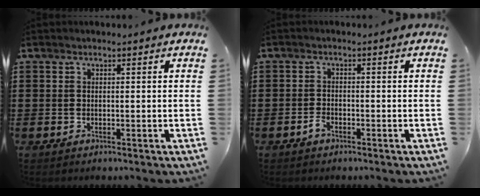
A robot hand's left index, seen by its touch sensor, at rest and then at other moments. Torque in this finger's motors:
{"motor_torque": [0.12, 0.13, 0.05, 0.01]}